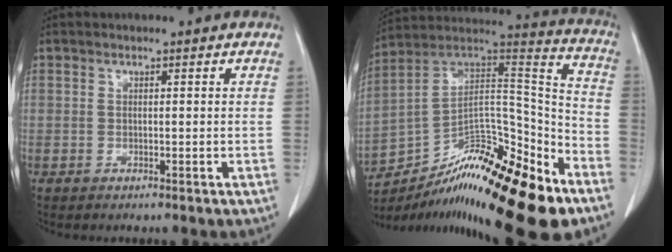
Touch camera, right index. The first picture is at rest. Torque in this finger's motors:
{"motor_torque": [1.00, -1.14, -0.06, -0.08]}